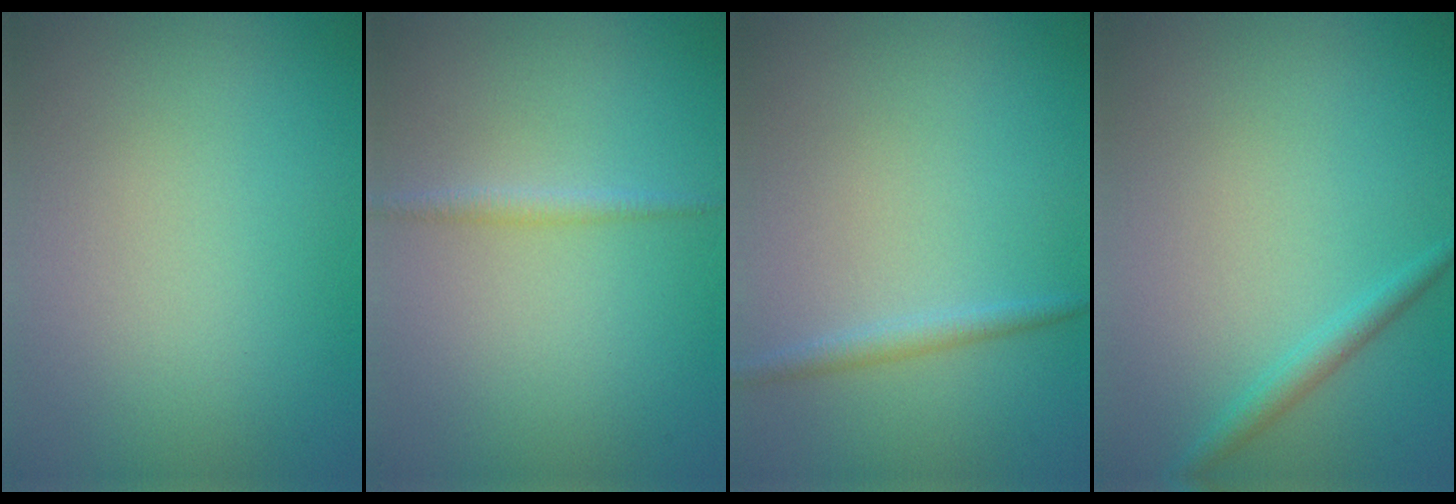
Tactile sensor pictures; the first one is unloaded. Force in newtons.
{"total": 1.0, "press": 1.0, "slide": 0.0}
{"total": 1.3, "press": 1.3, "slide": 0.1}
{"total": 1.5, "press": 1.5, "slide": 0.0}